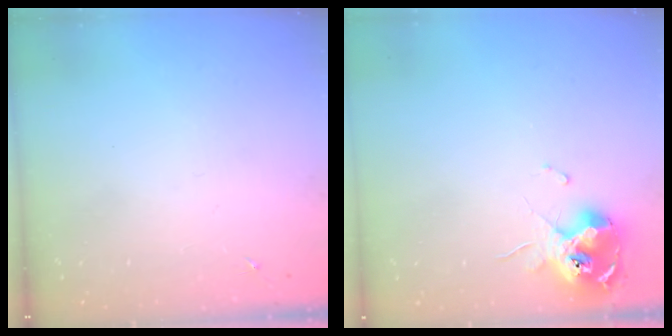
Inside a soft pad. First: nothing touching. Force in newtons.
{"total": 12.0, "press": 11.9, "slide": 1.4}